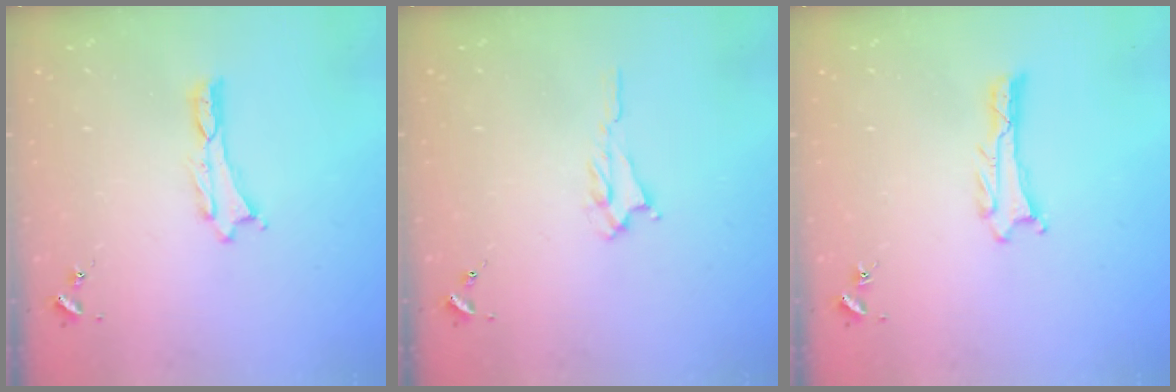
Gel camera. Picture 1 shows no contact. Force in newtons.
{"total": 1.6, "press": 1.5, "slide": 0.4}
{"total": 0.8, "press": 0.7, "slide": 0.1}